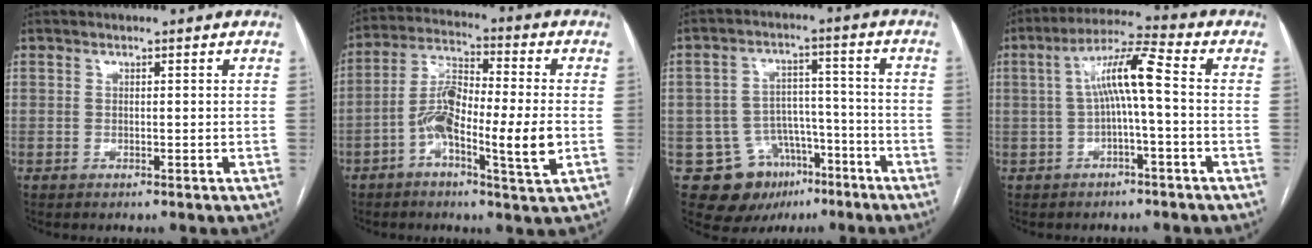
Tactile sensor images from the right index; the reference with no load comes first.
{"total": 11.9, "force": [-3.1, 1.9, 11.3], "torque": [-0.214, 0.010, -0.059]}
{"total": 11.1, "force": [-6.1, 8.7, 3.4], "torque": [-0.051, 0.037, -0.081]}
{"total": 7.9, "force": [0.0, 0.3, 7.9], "torque": [-0.141, 0.030, -0.001]}